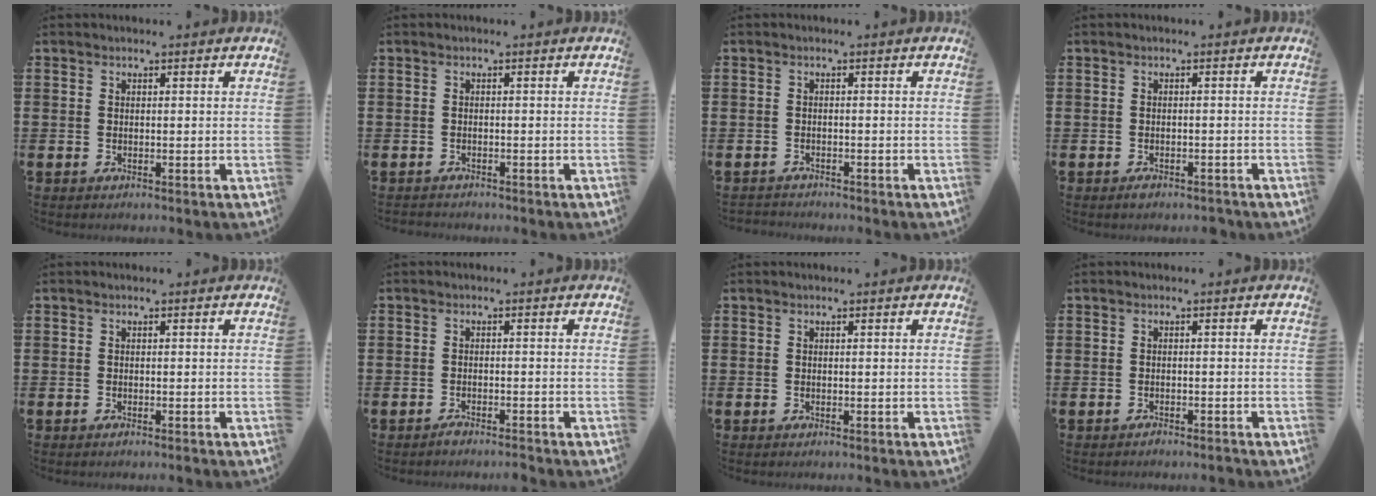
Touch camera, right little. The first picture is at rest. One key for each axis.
{"total": 0.6, "fx": -0.5, "fy": 0.1, "fz": -0.1, "tx": -0.001, "ty": -0.001, "tz": -0.012}
{"total": 0.8, "fx": -0.8, "fy": 0.1, "fz": -0.1, "tx": -0.001, "ty": 0.000, "tz": -0.017}
{"total": 0.7, "fx": -0.6, "fy": 0.4, "fz": 0.3, "tx": -0.009, "ty": 0.001, "tz": -0.012}
{"total": 0.0}
{"total": 1.0, "fx": -1.0, "fy": 0.0, "fz": 0.2, "tx": -0.006, "ty": 0.001, "tz": -0.019}
{"total": 0.0}
{"total": 0.6, "fx": -0.6, "fy": 0.0, "fz": -0.1, "tx": 0.006, "ty": -0.003, "tz": -0.014}